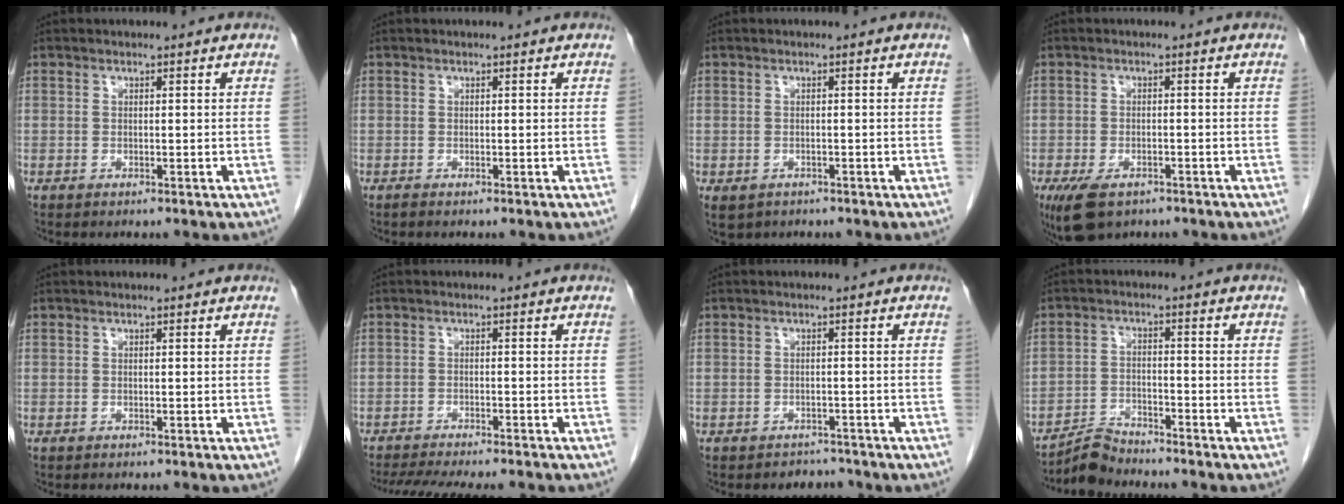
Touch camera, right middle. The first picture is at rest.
{"total": 0.0}
{"total": 3.7, "force": [-2.4, 2.7, 1.2], "torque": [-0.020, -0.002, -0.031]}
{"total": 6.3, "force": [-4.1, 3.2, 3.6], "torque": [-0.071, -0.008, -0.062]}
{"total": 0.0}
{"total": 12.7, "force": [-11.2, 1.9, 5.7], "torque": [-0.088, -0.012, -0.152]}
{"total": 2.3, "force": [-1.9, 1.0, -0.6], "torque": [0.008, 0.002, -0.030]}
{"total": 4.2, "force": [-4.1, 0.3, -0.3], "torque": [0.003, -0.009, -0.076]}